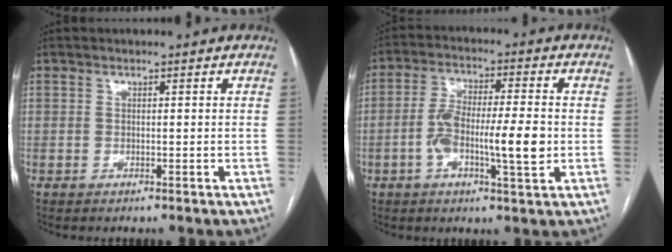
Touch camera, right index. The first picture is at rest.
{"total": 10.1, "force": [-1.9, 1.8, 9.8], "torque": [-0.179, 0.010, -0.032]}